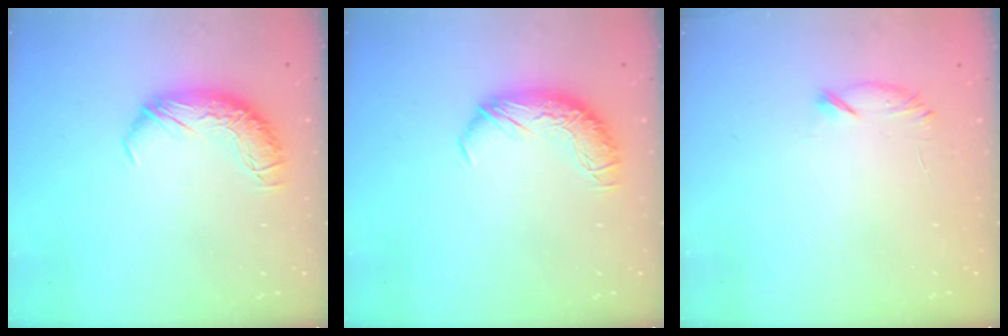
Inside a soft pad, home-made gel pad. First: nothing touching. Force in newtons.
{"total": 0.0}
{"total": 6.3, "press": 6.2, "slide": 1.2}